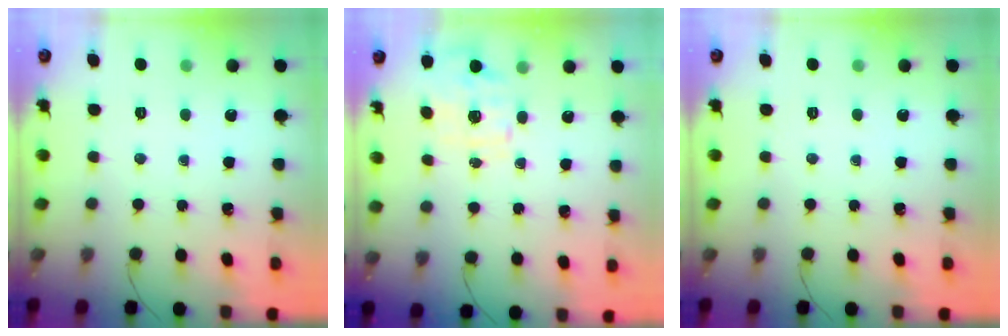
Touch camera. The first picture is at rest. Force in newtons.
{"total": 1.7, "press": 1.6, "slide": 0.5}
{"total": 0.0}